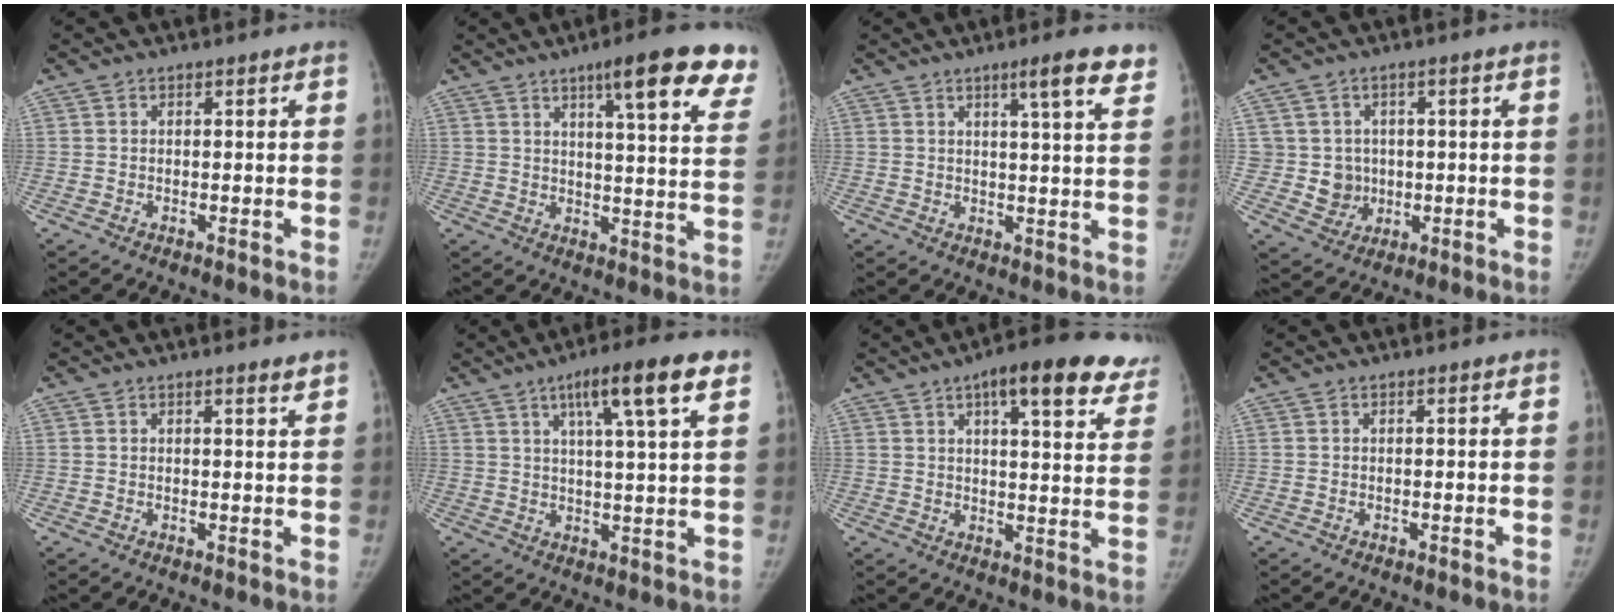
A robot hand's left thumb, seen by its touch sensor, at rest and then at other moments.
{"total": 17.7, "force": [11.1, 3.2, 13.3], "torque": [-0.147, -0.042, 0.135]}
{"total": 7.5, "force": [4.8, 0.6, 5.7], "torque": [-0.070, -0.024, 0.064]}
{"total": 5.8, "force": [0.5, 5.7, 1.0], "torque": [0.015, 0.004, 0.014]}
{"total": 1.3, "force": [1.1, 0.0, 0.7], "torque": [-0.006, -0.010, 0.015]}
{"total": 11.3, "force": [5.9, 1.3, 9.6], "torque": [-0.150, -0.012, 0.088]}
{"total": 18.0, "force": [11.5, 5.7, 12.6], "torque": [-0.129, -0.026, 0.136]}
{"total": 0.0}